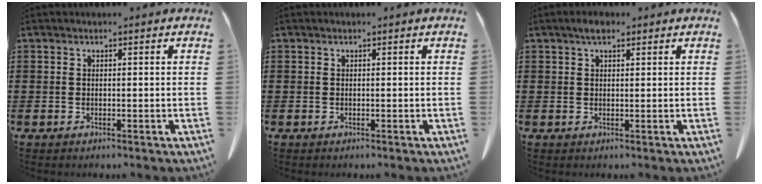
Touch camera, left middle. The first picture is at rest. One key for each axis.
{"total": 0.0}
{"total": 2.1, "fx": 1.3, "fy": 0.8, "fz": 1.4, "tx": -0.032, "ty": 0.005, "tz": 0.022}